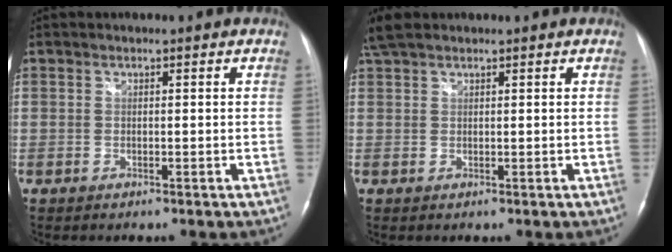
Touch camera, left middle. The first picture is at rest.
{"total": 3.4, "force": [2.8, 1.0, 1.6], "torque": [-0.041, 0.022, 0.059]}